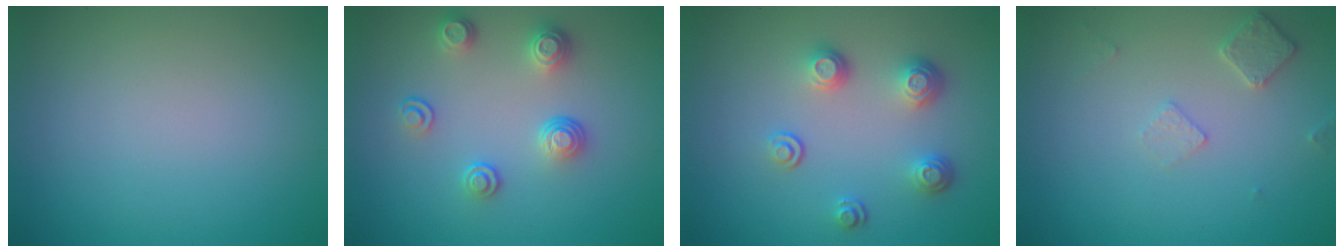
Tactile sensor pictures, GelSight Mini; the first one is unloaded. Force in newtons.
{"total": 2.9, "press": 2.6, "slide": 1.4}
{"total": 3.1, "press": 2.5, "slide": 1.9}
{"total": 1.8, "press": 1.8, "slide": 0.3}